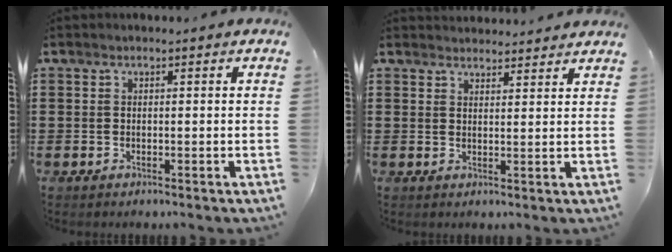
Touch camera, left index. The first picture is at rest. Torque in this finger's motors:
{"motor_torque": [0.33, -0.37, 0.19, 0.01]}